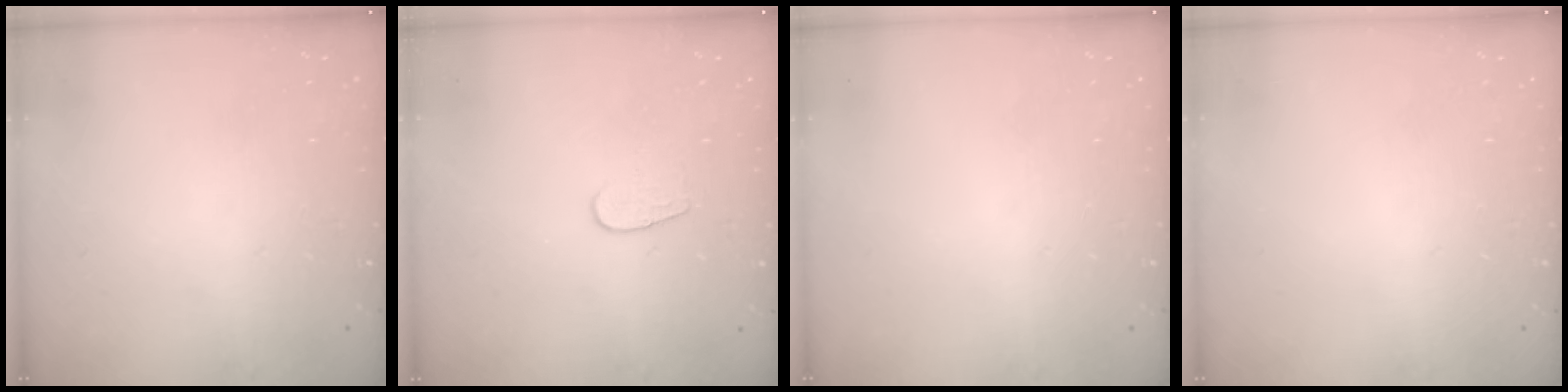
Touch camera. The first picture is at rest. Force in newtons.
{"total": 5.4, "press": 5.4, "slide": 0.3}
{"total": 0.0}
{"total": 0.0}